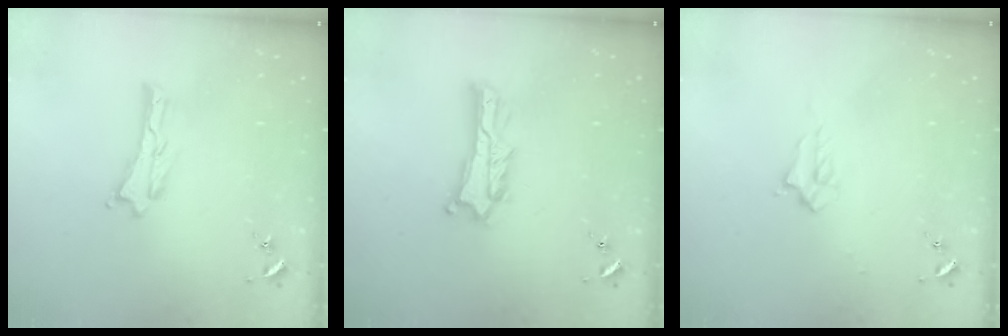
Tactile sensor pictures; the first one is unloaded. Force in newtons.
{"total": 3.1, "press": 3.1, "slide": 0.4}
{"total": 1.7, "press": 1.6, "slide": 0.2}